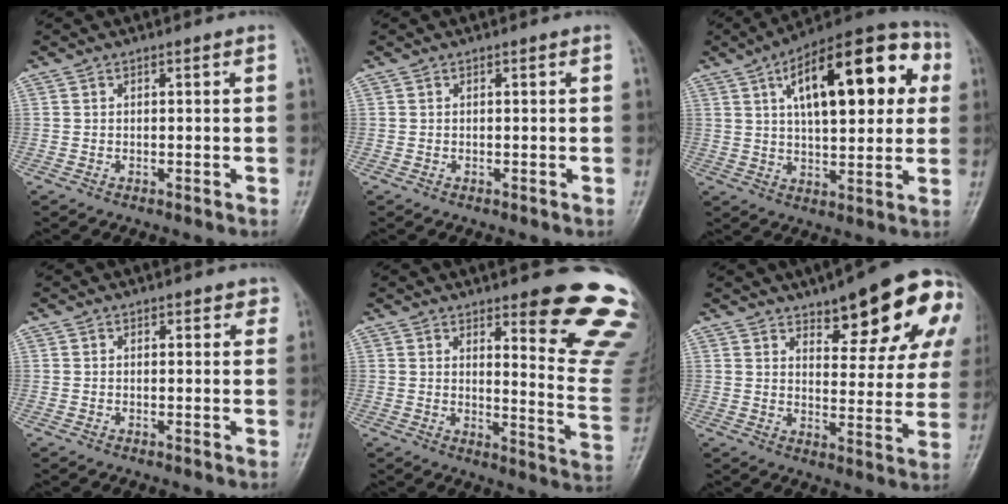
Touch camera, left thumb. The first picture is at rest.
{"total": 0.0}
{"total": 22.6, "force": [6.6, 9.8, 19.3], "torque": [-0.259, 0.019, 0.090]}
{"total": 1.6, "force": [1.0, 1.0, 0.6], "torque": [0.011, -0.003, 0.006]}
{"total": 16.4, "force": [11.2, 3.2, 11.6], "torque": [-0.101, -0.091, 0.136]}
{"total": 18.4, "force": [9.8, 6.5, 14.2], "torque": [-0.148, -0.032, 0.131]}